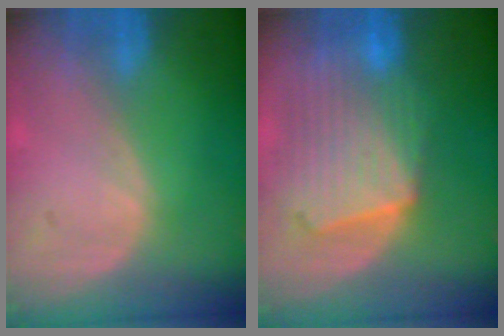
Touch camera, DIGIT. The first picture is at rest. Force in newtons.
{"total": 10.8, "press": 9.4, "slide": 5.4}